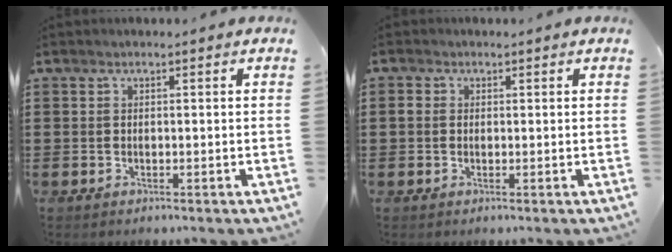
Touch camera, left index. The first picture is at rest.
{"total": 1.4, "force": [0.1, 1.2, 0.7], "torque": [-0.017, 0.006, 0.002]}